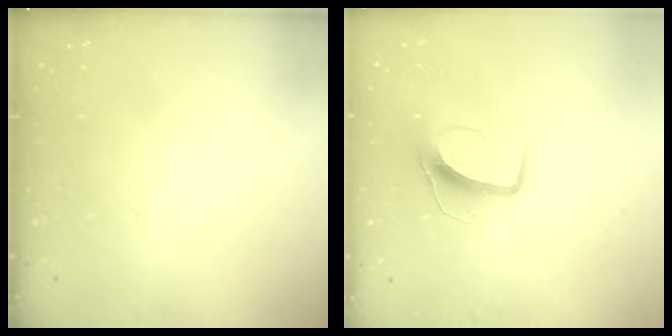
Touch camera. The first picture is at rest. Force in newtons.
{"total": 10.4, "press": 10.4, "slide": 0.4}